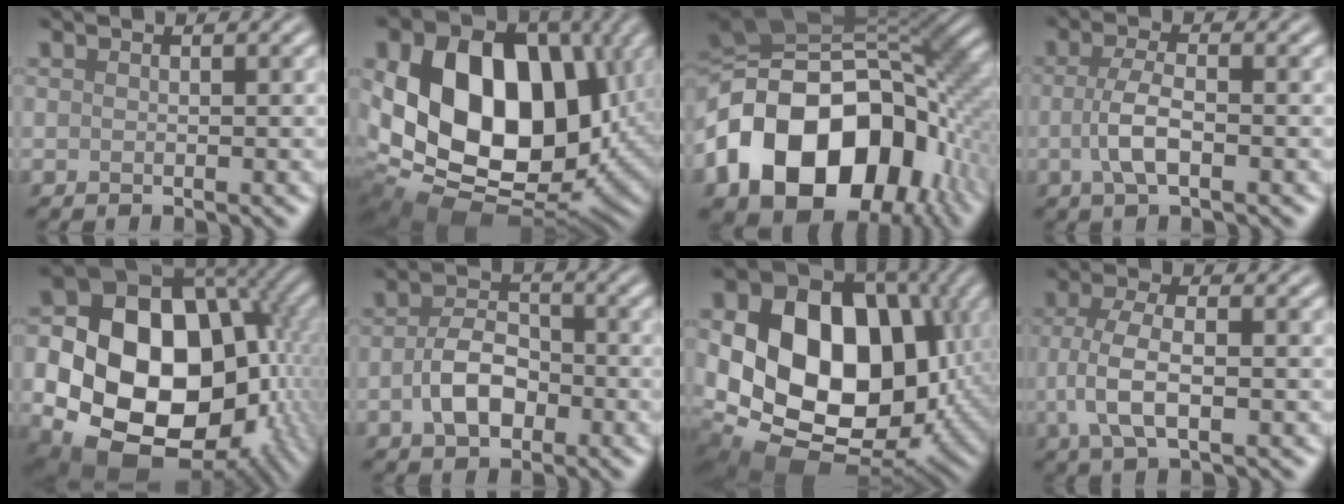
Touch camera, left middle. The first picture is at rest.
{"total": 17.0, "force": [1.9, 12.3, 11.6], "torque": [-0.198, -0.002, 0.032]}
{"total": 17.9, "force": [-5.2, 12.6, 11.5], "torque": [-0.208, -0.002, -0.097]}
{"total": 3.2, "force": [-0.6, 1.1, 3.0], "torque": [-0.063, -0.001, -0.017]}
{"total": 23.9, "force": [-2.3, 19.4, 13.8], "torque": [-0.256, -0.015, -0.064]}
{"total": 4.4, "force": [-1.3, 2.8, 3.2], "torque": [-0.063, 0.002, -0.028]}
{"total": 18.3, "force": [1.5, 13.5, 12.3], "torque": [-0.216, -0.021, 0.036]}
{"total": 4.6, "force": [-0.7, 1.9, 4.2], "torque": [-0.096, 0.001, -0.015]}